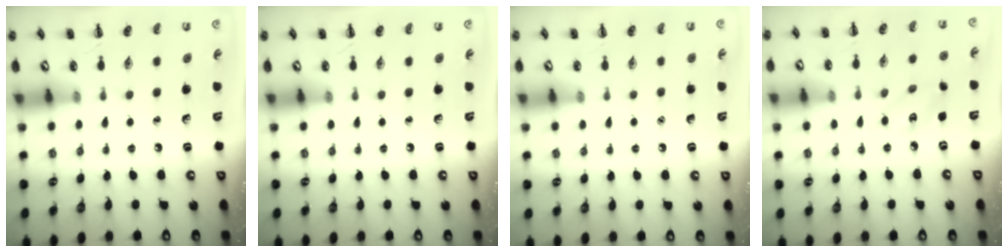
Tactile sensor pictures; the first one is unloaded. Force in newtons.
{"total": 0.0}
{"total": 1.4, "press": 1.4, "slide": 0.1}
{"total": 3.0, "press": 2.9, "slide": 0.7}